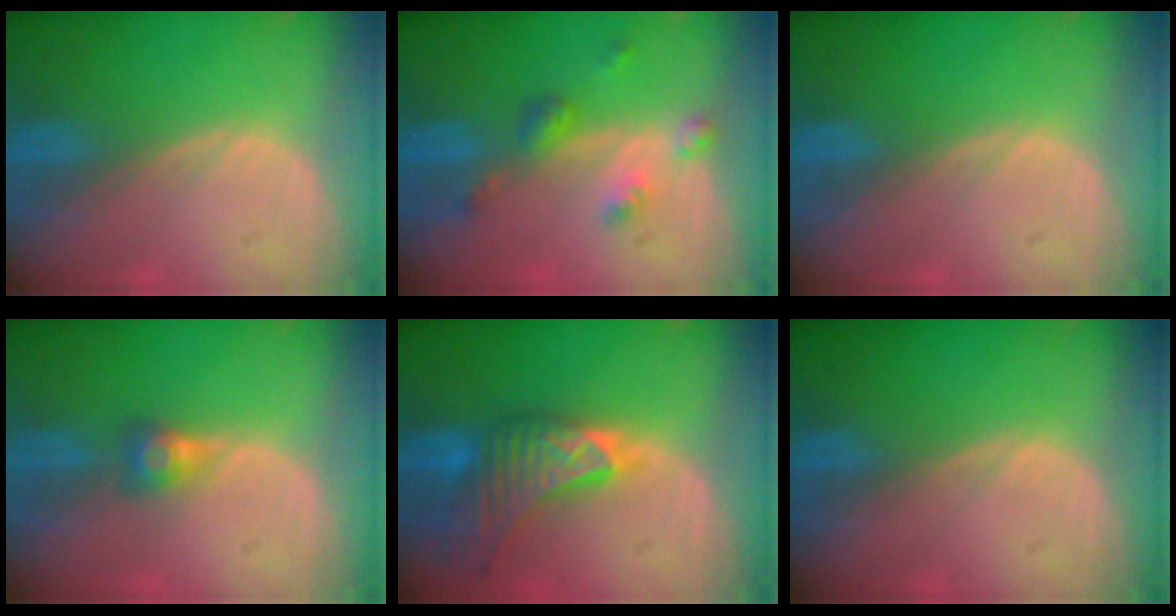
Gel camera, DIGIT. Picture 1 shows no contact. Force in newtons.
{"total": 4.7, "press": 4.2, "slide": 2.2}
{"total": 0.0}
{"total": 2.7, "press": 2.5, "slide": 1.0}
{"total": 9.2, "press": 8.5, "slide": 3.7}
{"total": 0.0}